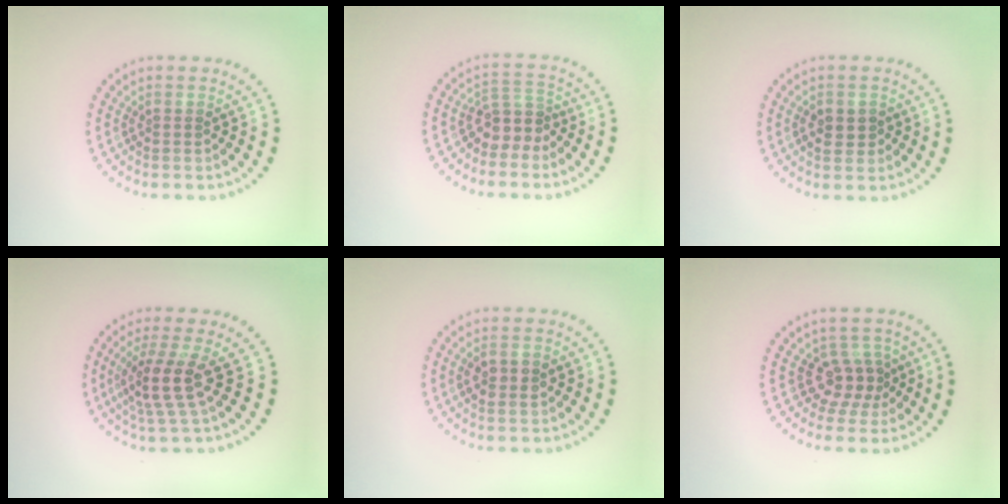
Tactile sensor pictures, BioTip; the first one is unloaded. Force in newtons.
{"total": 2.7, "press": 2.0, "slide": 1.8}
{"total": 2.2, "press": 2.2, "slide": 0.1}
{"total": 3.8, "press": 2.8, "slide": 2.5}
{"total": 2.1, "press": 2.0, "slide": 0.4}
{"total": 2.7, "press": 2.2, "slide": 1.6}